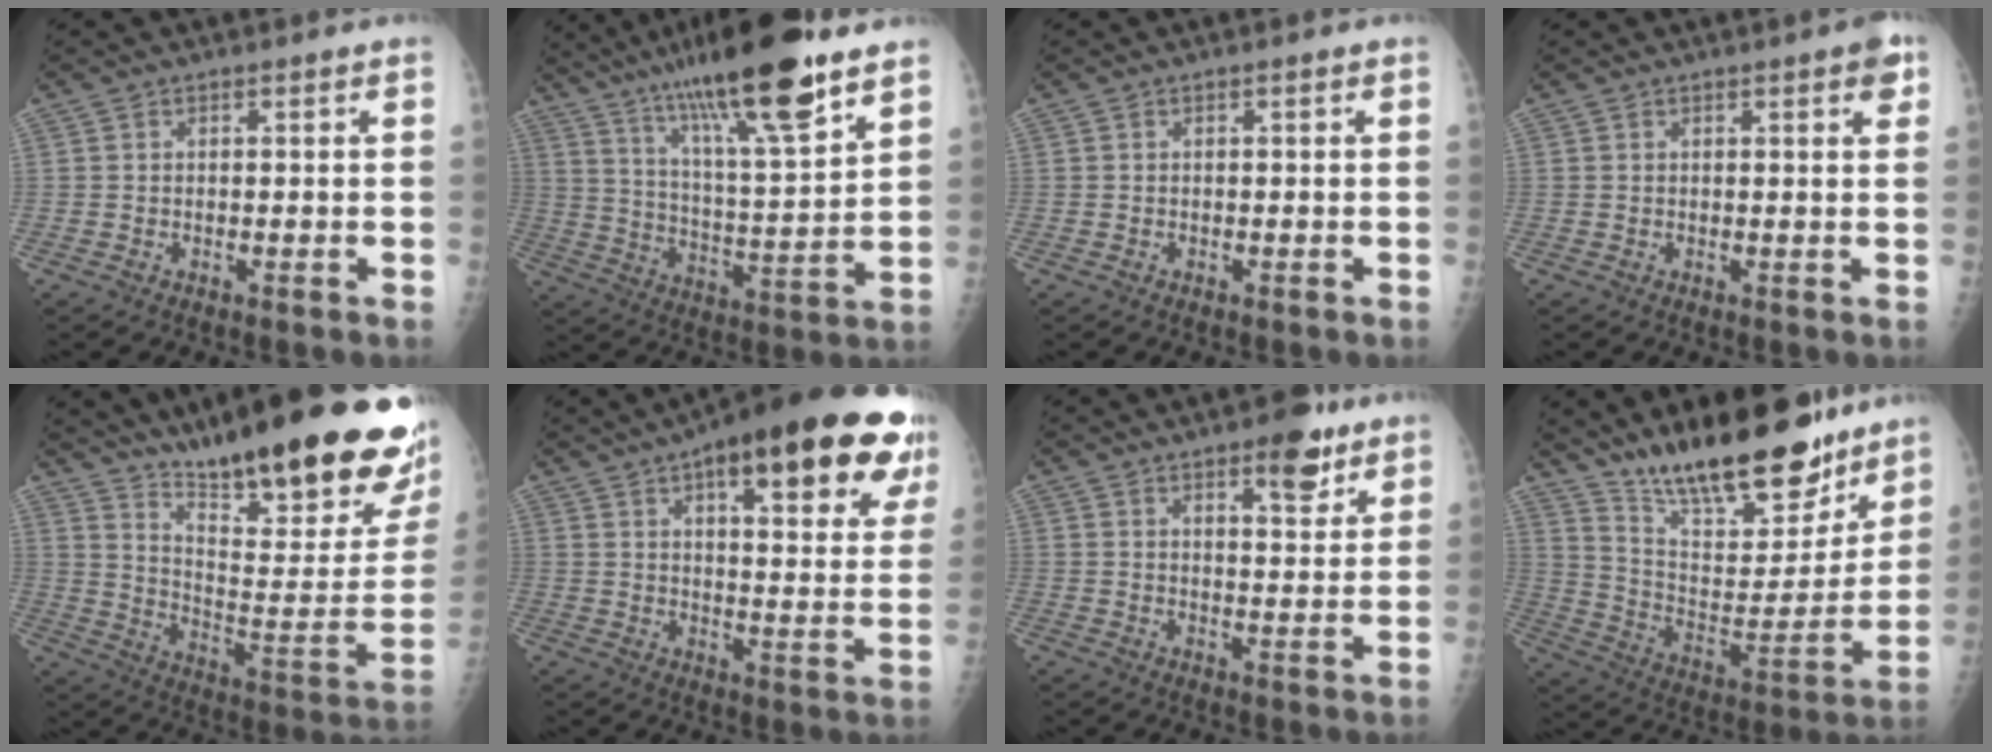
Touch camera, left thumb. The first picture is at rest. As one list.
[{"total": 21.2, "force": [13.9, 3.5, 15.6], "torque": [-0.255, -0.053, 0.237]}, {"total": 0.0}, {"total": 3.0, "force": [1.5, 0.7, 2.5], "torque": [-0.026, -0.002, 0.016]}, {"total": 31.7, "force": [21.5, 6.4, 22.4], "torque": [-0.271, -0.099, 0.325]}, {"total": 26.7, "force": [14.4, 8.5, 20.8], "torque": [-0.259, -0.022, 0.190]}, {"total": 7.8, "force": [4.8, 2.8, 5.4], "torque": [-0.056, -0.025, 0.064]}, {"total": 23.8, "force": [18.4, 7.9, 13.0], "torque": [-0.164, -0.093, 0.305]}]